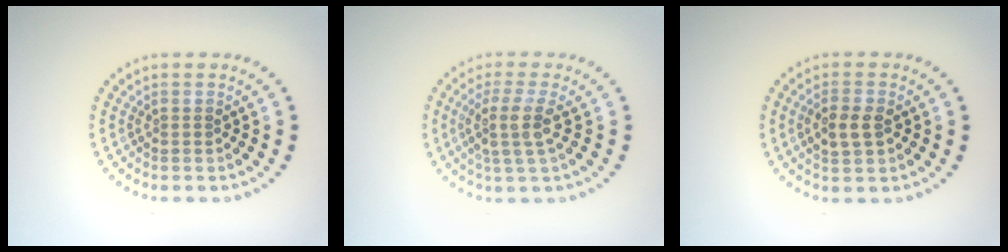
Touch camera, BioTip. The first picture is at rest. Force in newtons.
{"total": 3.1, "press": 2.4, "slide": 2.0}
{"total": 2.7, "press": 2.6, "slide": 0.3}